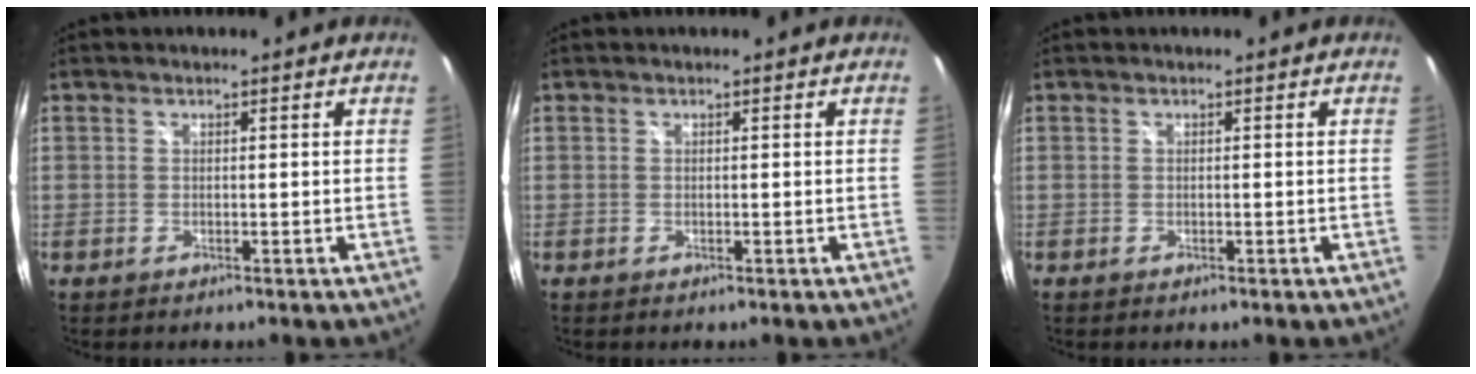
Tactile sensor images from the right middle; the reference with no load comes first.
{"total": 0.0}
{"total": 0.0}